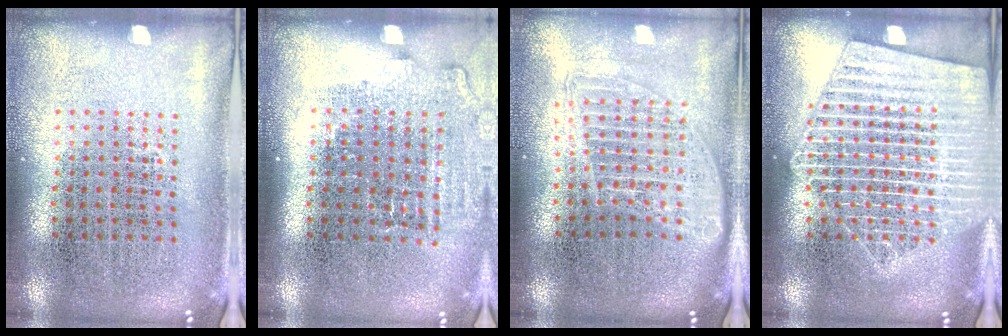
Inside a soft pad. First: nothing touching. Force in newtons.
{"total": 1.3, "press": 1.1, "slide": 0.6}
{"total": 1.6, "press": 1.4, "slide": 0.8}
{"total": 3.1, "press": 3.1, "slide": 0.3}